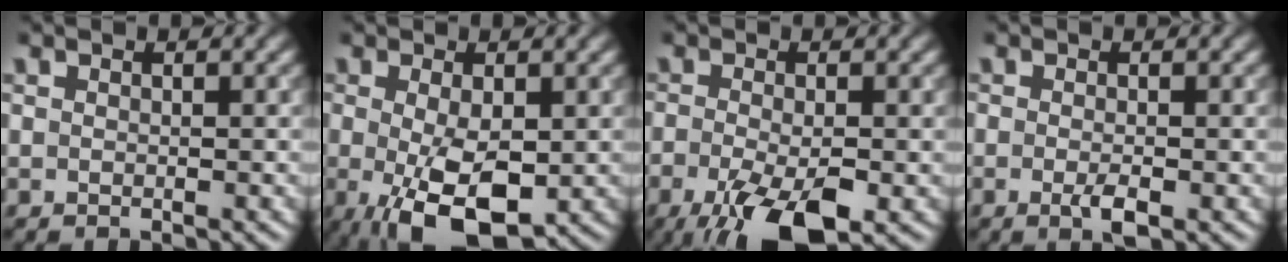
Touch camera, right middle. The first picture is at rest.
{"total": 6.5, "force": [-1.4, 2.7, 5.8], "torque": [-0.114, -0.015, -0.019]}
{"total": 8.1, "force": [-4.1, 3.0, 6.3], "torque": [-0.129, -0.021, -0.069]}
{"total": 2.0, "force": [-0.8, 0.5, 1.7], "torque": [-0.034, -0.009, -0.016]}